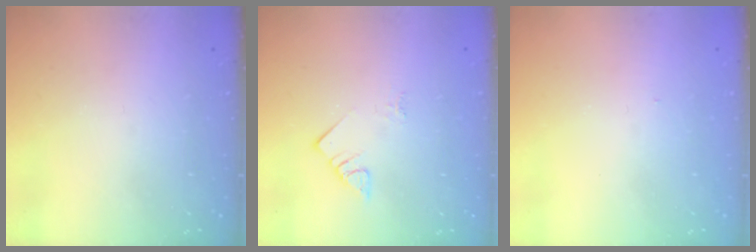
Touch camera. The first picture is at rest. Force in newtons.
{"total": 3.6, "press": 3.6, "slide": 0.5}
{"total": 3.1, "press": 3.1, "slide": 0.5}